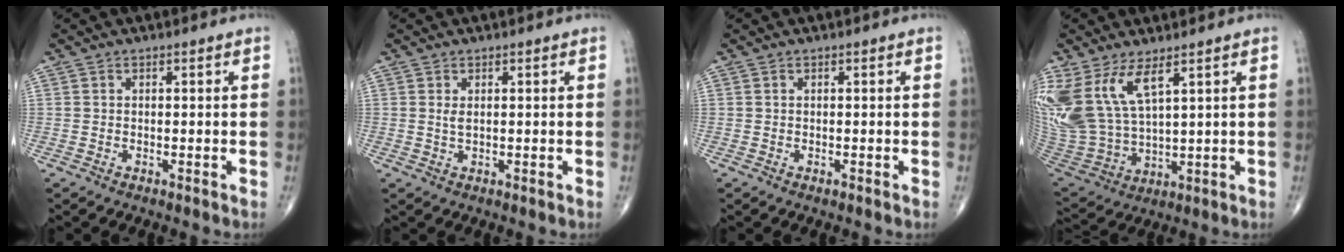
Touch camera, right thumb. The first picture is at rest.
{"total": 1.1, "force": [0.4, 0.4, 1.0], "torque": [-0.019, -0.001, 0.009]}
{"total": 0.0}
{"total": 13.8, "force": [7.0, 5.8, 10.4], "torque": [-0.226, -0.034, 0.162]}